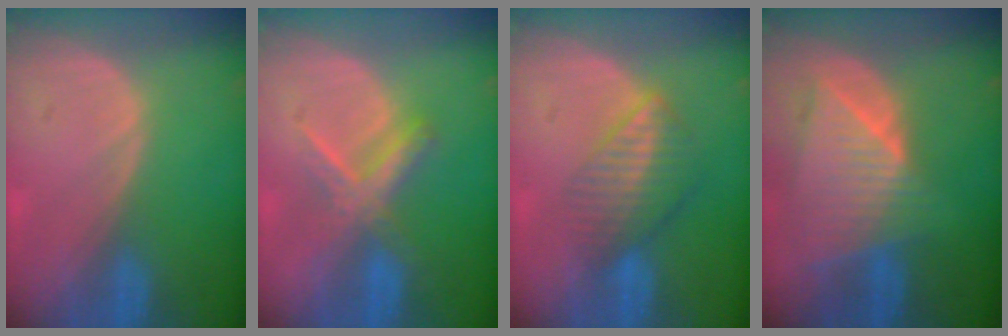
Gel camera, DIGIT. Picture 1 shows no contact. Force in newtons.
{"total": 5.5, "press": 5.4, "slide": 0.5}
{"total": 6.7, "press": 5.7, "slide": 3.5}
{"total": 9.0, "press": 8.0, "slide": 4.1}